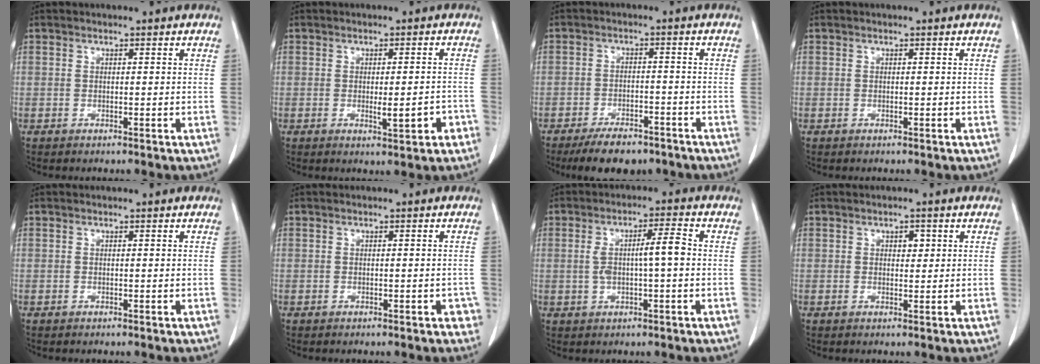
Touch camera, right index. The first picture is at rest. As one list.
[{"total": 4.5, "force": [-1.6, 1.0, 4.1], "torque": [-0.053, -0.002, -0.018]}, {"total": 7.3, "force": [-5.7, 3.1, 3.4], "torque": [-0.050, 0.000, -0.092]}, {"total": 0.0}, {"total": 0.0}, {"total": 2.1, "force": [-0.8, 0.8, 1.7], "torque": [-0.011, 0.006, -0.007]}, {"total": 5.9, "force": [0.1, 0.9, 5.9], "torque": [-0.111, 0.016, 0.003]}, {"total": 1.6, "force": [0.6, 0.9, 1.2], "torque": [-0.013, -0.001, 0.008]}]